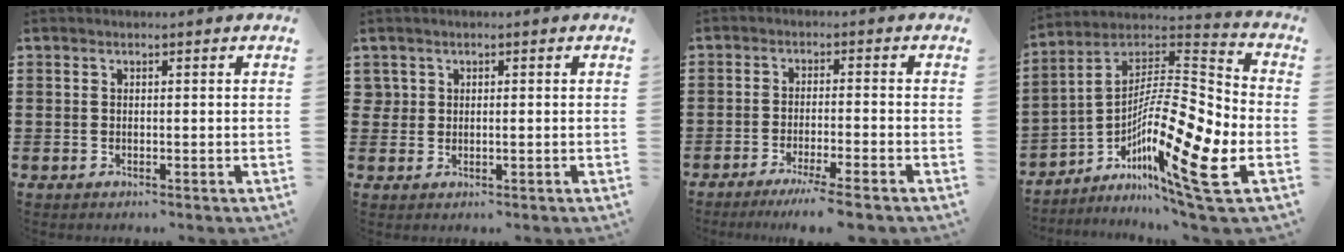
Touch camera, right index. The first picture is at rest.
{"total": 1.2, "force": [0.3, 1.0, 0.6], "torque": [-0.014, 0.007, 0.005]}
{"total": 4.5, "force": [-3.6, -0.5, 2.7], "torque": [-0.057, -0.019, -0.069]}
{"total": 16.1, "force": [-7.5, 2.7, 14.0], "torque": [-0.257, -0.010, -0.141]}